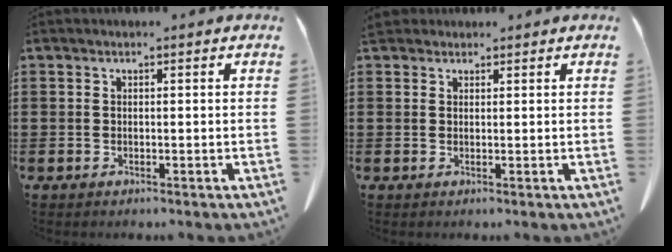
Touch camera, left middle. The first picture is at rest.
{"total": 1.7, "force": [1.5, 0.8, 0.3], "torque": [-0.012, 0.004, 0.031]}